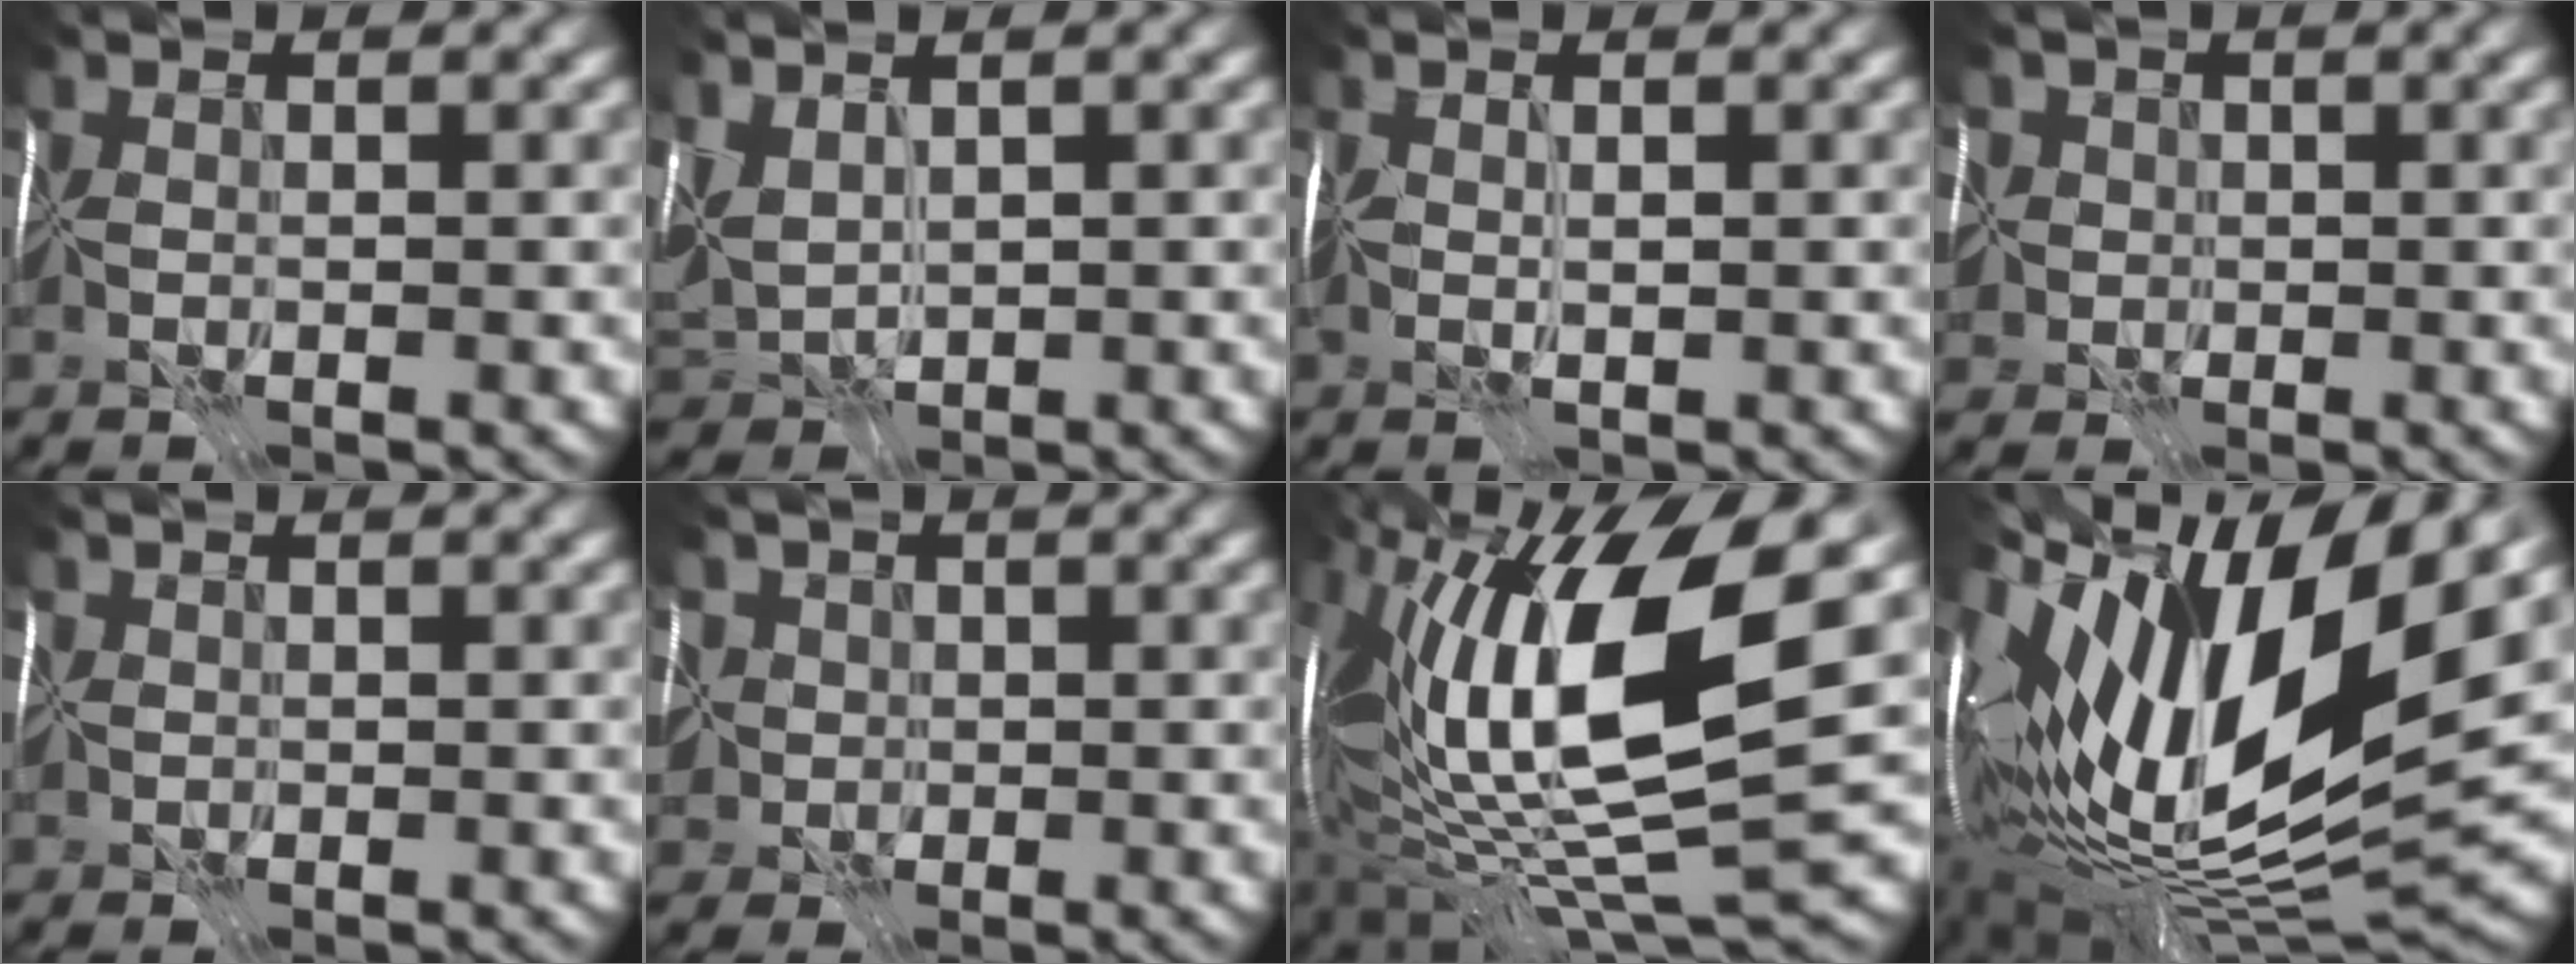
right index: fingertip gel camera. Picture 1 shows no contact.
{"total": 2.0, "force": [1.0, 1.0, 1.4], "torque": [-0.024, 0.000, 0.018]}
{"total": 1.0, "force": [-0.1, -1.0, -0.2], "torque": [0.015, -0.007, 0.000]}
{"total": 4.5, "force": [-0.3, 4.1, 1.8], "torque": [-0.037, 0.017, -0.037]}
{"total": 2.7, "force": [-0.5, 2.4, 1.0], "torque": [-0.027, 0.007, -0.015]}
{"total": 5.2, "force": [-0.1, 4.6, 2.4], "torque": [-0.048, 0.015, -0.034]}
{"total": 15.5, "force": [2.2, 4.4, 14.7], "torque": [-0.268, -0.012, 0.049]}
{"total": 17.0, "force": [3.5, 5.9, 15.5], "torque": [-0.277, 0.004, 0.054]}